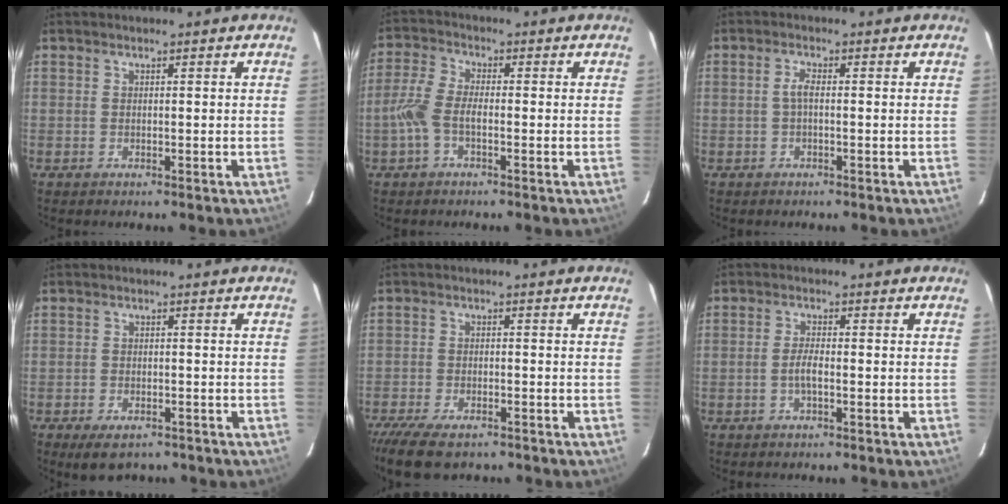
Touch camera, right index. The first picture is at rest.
{"total": 5.7, "force": [-1.8, 2.4, 4.9], "torque": [-0.119, 0.010, -0.039]}
{"total": 1.7, "force": [-0.3, 0.4, 1.6], "torque": [-0.034, 0.006, -0.008]}
{"total": 5.7, "force": [-4.1, 2.7, 2.9], "torque": [-0.060, -0.012, -0.059]}
{"total": 9.4, "force": [-7.4, 3.4, 4.7], "torque": [-0.119, -0.029, -0.133]}
{"total": 2.3, "force": [-0.9, 0.4, 2.1], "torque": [-0.043, 0.003, -0.018]}